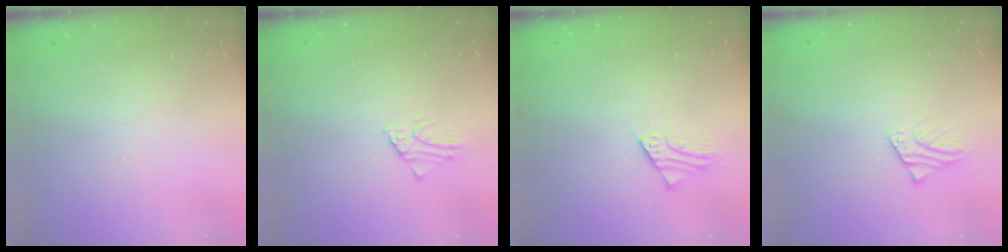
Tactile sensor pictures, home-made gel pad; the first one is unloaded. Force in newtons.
{"total": 1.9, "press": 1.9, "slide": 0.1}
{"total": 2.1, "press": 2.1, "slide": 0.1}
{"total": 2.8, "press": 2.8, "slide": 0.2}